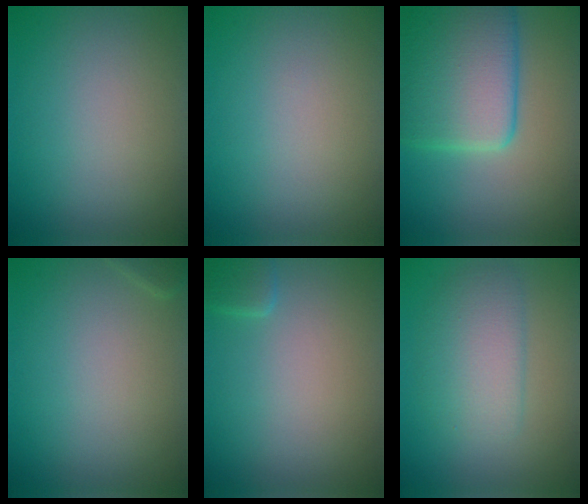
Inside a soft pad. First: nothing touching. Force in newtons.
{"total": 0.0}
{"total": 9.1, "press": 9.0, "slide": 0.4}
{"total": 0.7, "press": 0.7, "slide": 0.0}
{"total": 1.3, "press": 1.3, "slide": 0.2}
{"total": 3.8, "press": 3.8, "slide": 0.1}